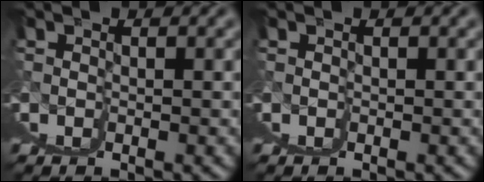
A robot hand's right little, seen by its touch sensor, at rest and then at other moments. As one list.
[{"total": 0.0}]